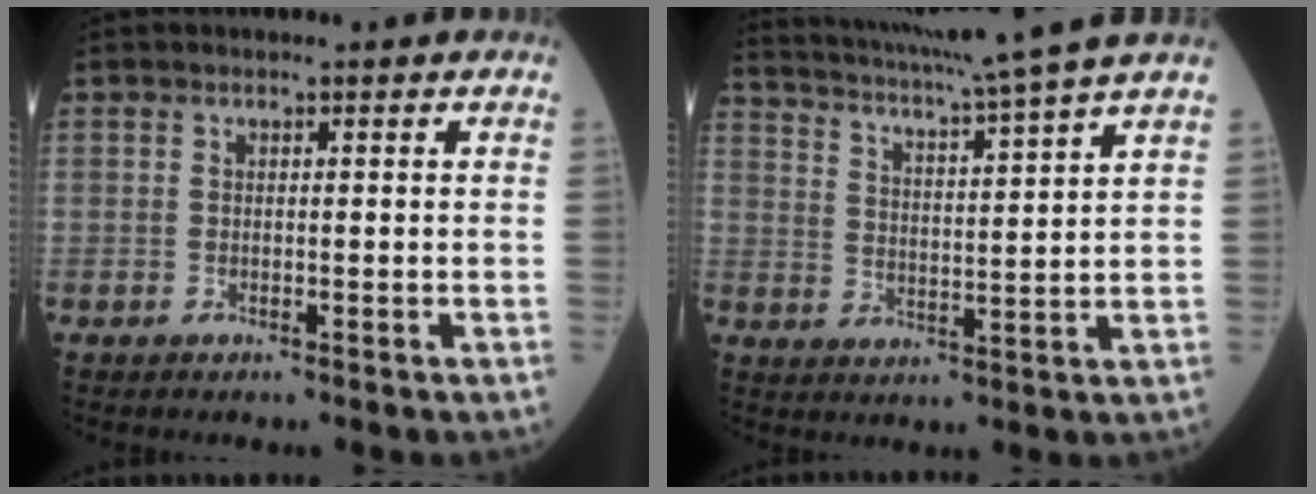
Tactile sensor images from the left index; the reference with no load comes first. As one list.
[{"total": 15.5, "force": [13.5, -2.3, 7.1], "torque": [-0.130, -0.018, 0.195]}]